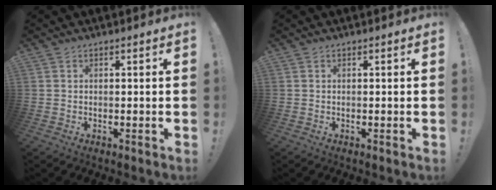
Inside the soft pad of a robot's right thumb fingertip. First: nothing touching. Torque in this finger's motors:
{"motor_torque": [0.00, 0.00, 0.00, 0.00, 0.00]}